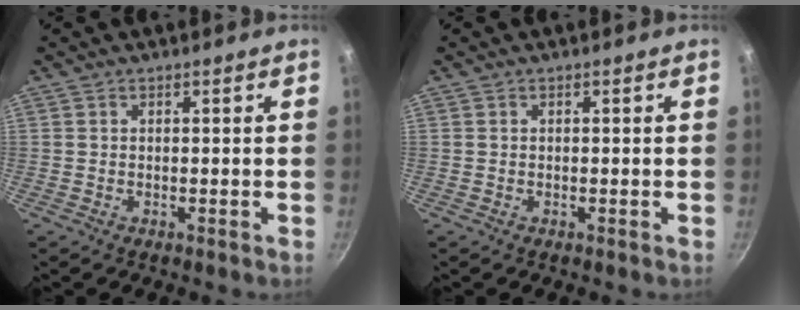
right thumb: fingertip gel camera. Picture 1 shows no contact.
{"total": 0.0}